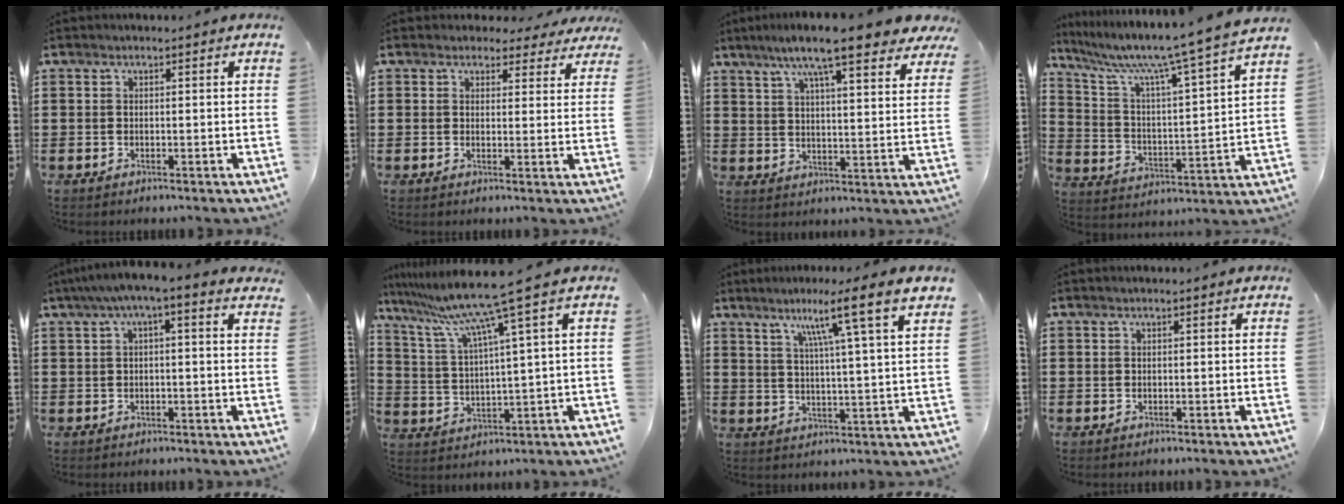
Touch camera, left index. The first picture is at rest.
{"total": 3.2, "force": [2.8, 1.5, 0.5], "torque": [-0.014, -0.003, 0.051]}
{"total": 10.3, "force": [8.0, 0.9, 6.4], "torque": [-0.135, -0.026, 0.131]}
{"total": 8.3, "force": [7.0, -1.0, 4.3], "torque": [-0.113, -0.059, 0.105]}
{"total": 3.1, "force": [0.8, 0.4, 2.9], "torque": [-0.057, 0.001, 0.010]}
{"total": 10.2, "force": [6.8, -1.4, 7.4], "torque": [-0.177, -0.037, 0.104]}
{"total": 9.0, "force": [5.7, -1.0, 6.9], "torque": [-0.129, -0.026, 0.082]}
{"total": 0.0}